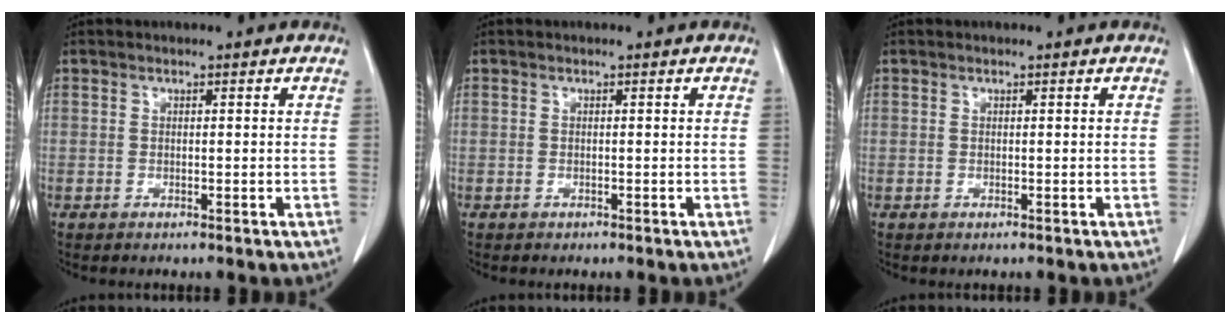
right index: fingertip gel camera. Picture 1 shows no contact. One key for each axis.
{"total": 0.0}
{"total": 0.0}